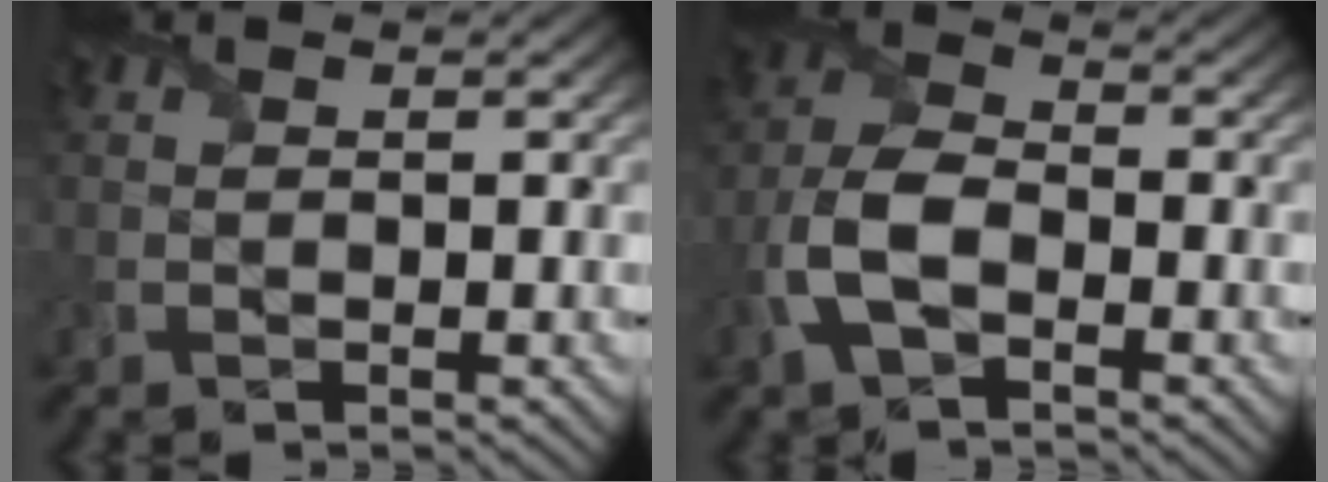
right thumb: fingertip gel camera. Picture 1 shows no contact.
{"total": 7.1, "force": [-2.9, 3.9, 5.2], "torque": [-0.124, 0.005, -0.073]}